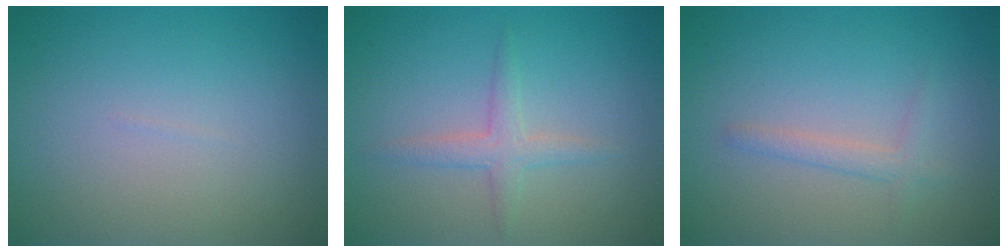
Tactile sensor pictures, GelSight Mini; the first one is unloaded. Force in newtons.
{"total": 1.9, "press": 1.9, "slide": 0.1}
{"total": 1.5, "press": 1.5, "slide": 0.1}